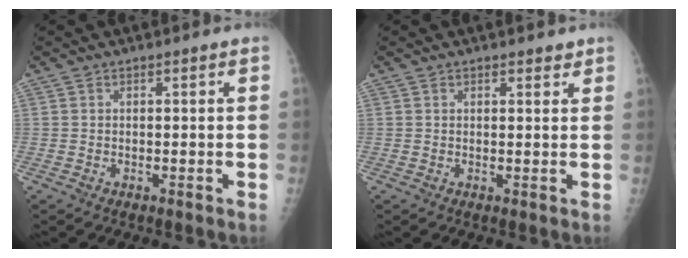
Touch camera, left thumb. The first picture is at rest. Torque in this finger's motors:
{"motor_torque": [-0.23, -0.05, 0.08, 0.00, 0.05]}